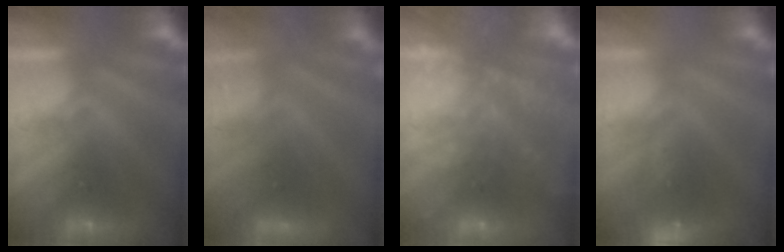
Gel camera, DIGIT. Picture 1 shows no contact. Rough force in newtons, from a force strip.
{"total": 5.8}
{"total": 7.3}
{"total": 7.0}